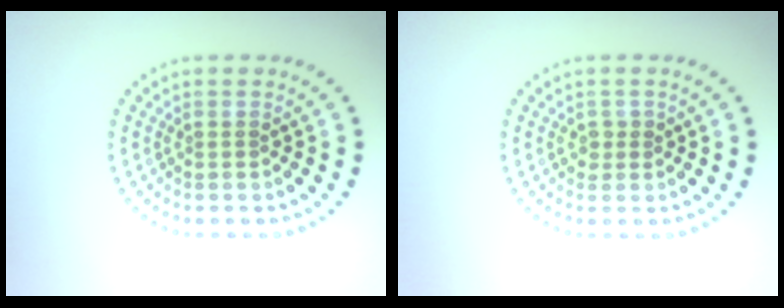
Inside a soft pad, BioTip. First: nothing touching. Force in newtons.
{"total": 1.0, "press": 0.9, "slide": 0.3}